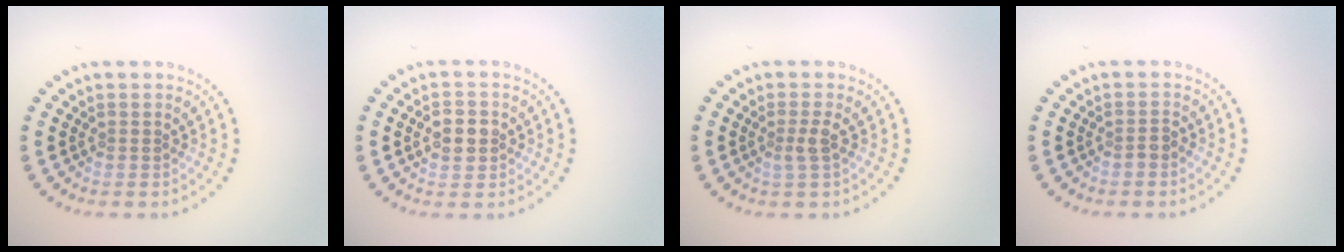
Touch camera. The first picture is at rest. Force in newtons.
{"total": 2.9, "press": 2.9, "slide": 0.1}
{"total": 1.4, "press": 1.1, "slide": 0.9}
{"total": 0.9, "press": 0.8, "slide": 0.4}